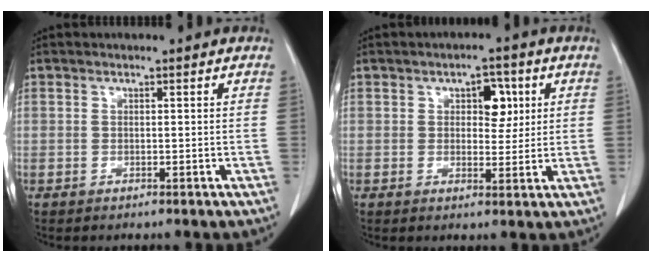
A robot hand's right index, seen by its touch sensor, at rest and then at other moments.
{"total": 4.6, "force": [1.5, 2.6, 3.5], "torque": [-0.044, 0.009, 0.022]}